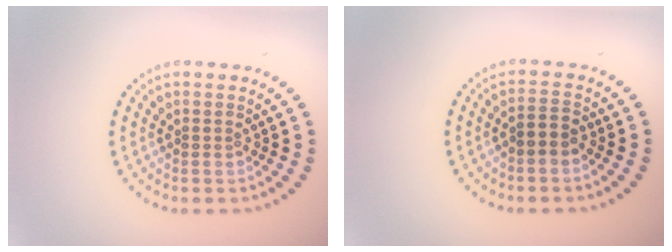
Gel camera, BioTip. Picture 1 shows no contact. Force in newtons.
{"total": 1.8, "press": 1.5, "slide": 0.9}